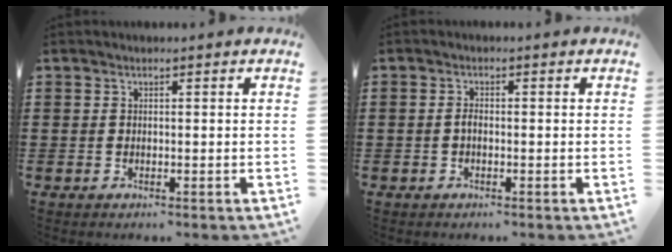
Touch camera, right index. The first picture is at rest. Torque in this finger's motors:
{"motor_torque": [0.32, 0.15, 0.21, 0.06]}